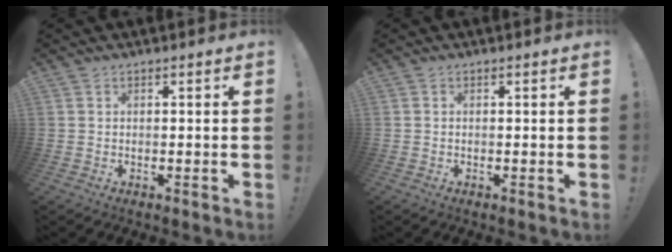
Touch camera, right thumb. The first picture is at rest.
{"total": 0.0}